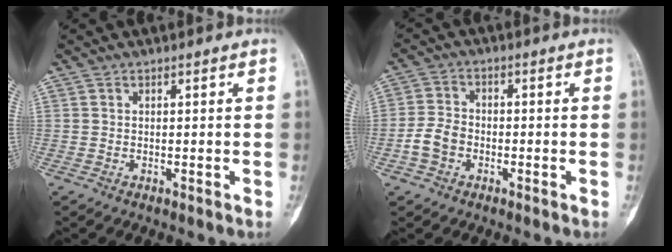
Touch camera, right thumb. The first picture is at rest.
{"total": 5.2, "force": [-1.9, 3.9, 3.0], "torque": [-0.054, 0.018, -0.040]}